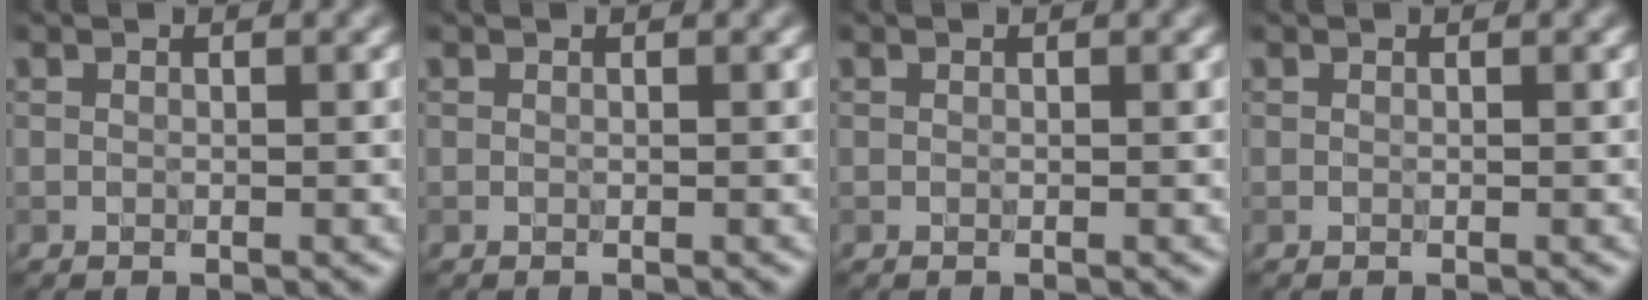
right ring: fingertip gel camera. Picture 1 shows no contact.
{"total": 0.0}
{"total": 0.0}
{"total": 0.0}